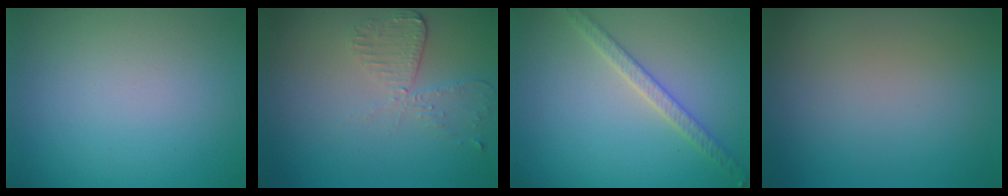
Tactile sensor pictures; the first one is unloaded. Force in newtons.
{"total": 2.9, "press": 2.6, "slide": 1.4}
{"total": 2.9, "press": 2.8, "slide": 0.6}
{"total": 0.0}